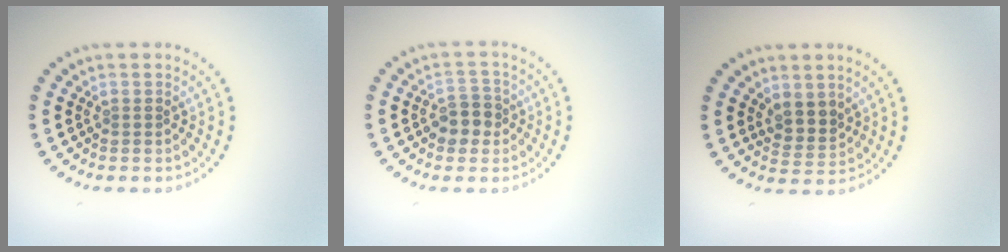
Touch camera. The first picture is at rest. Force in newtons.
{"total": 2.6, "press": 2.5, "slide": 0.8}
{"total": 2.3, "press": 1.9, "slide": 1.2}